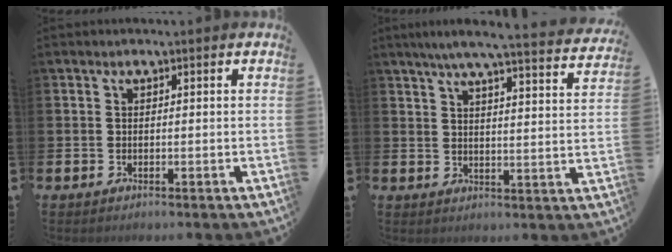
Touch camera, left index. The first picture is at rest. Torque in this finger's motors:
{"motor_torque": [0.91, -1.23, 0.26, 0.15]}